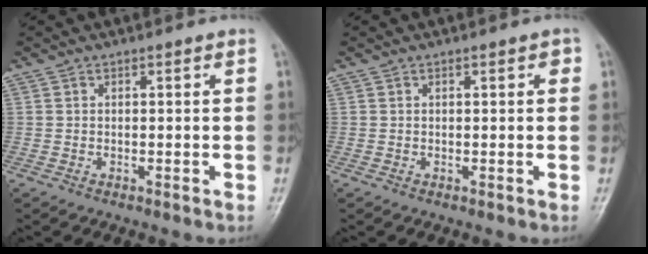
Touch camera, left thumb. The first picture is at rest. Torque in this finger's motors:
{"motor_torque": [-0.37, 0.28, 0.11, 0.21, -0.01]}